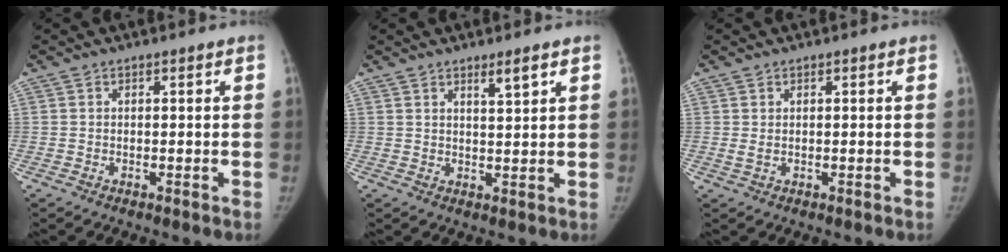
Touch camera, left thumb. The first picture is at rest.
{"total": 2.7, "force": [1.9, 0.2, 1.9], "torque": [-0.028, -0.018, 0.033]}
{"total": 0.6, "force": [0.0, 0.4, 0.4], "torque": [-0.012, 0.002, 0.006]}